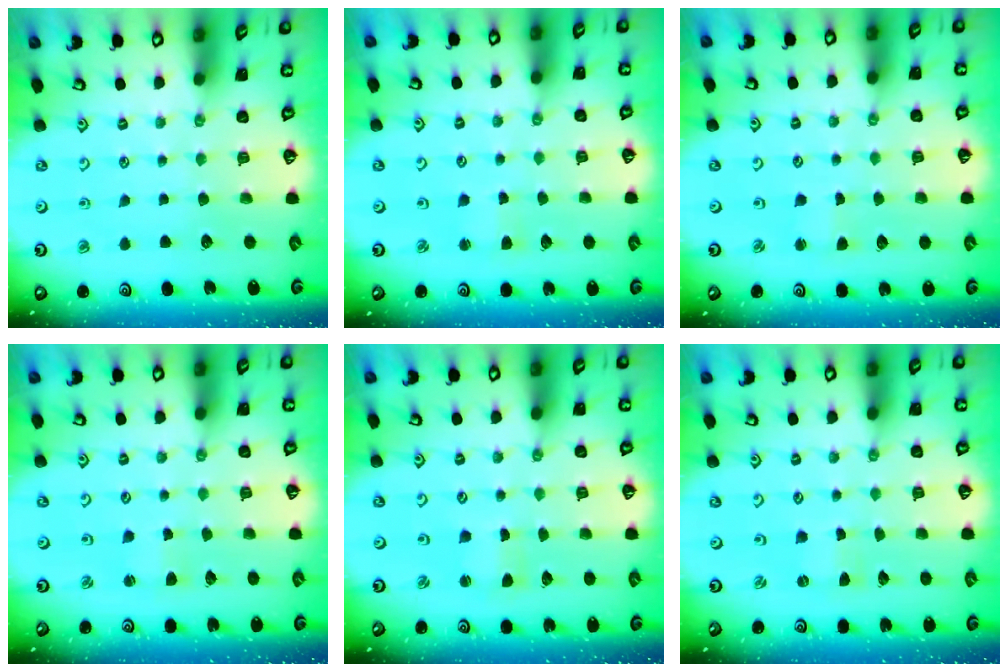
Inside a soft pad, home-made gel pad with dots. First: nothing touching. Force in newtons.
{"total": 2.5, "press": 2.5, "slide": 0.3}
{"total": 1.6, "press": 1.5, "slide": 0.4}
{"total": 2.1, "press": 2.1, "slide": 0.3}
{"total": 1.5, "press": 1.5, "slide": 0.1}
{"total": 0.0}